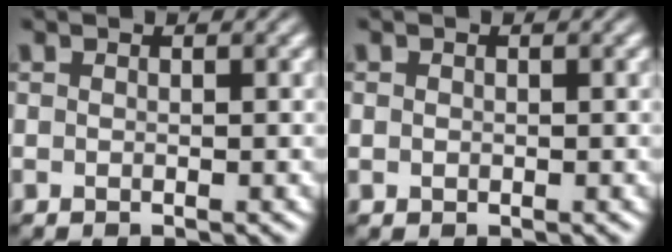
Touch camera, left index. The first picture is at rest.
{"total": 0.5, "force": [0.0, 0.5, 0.1], "torque": [0.002, 0.002, -0.001]}